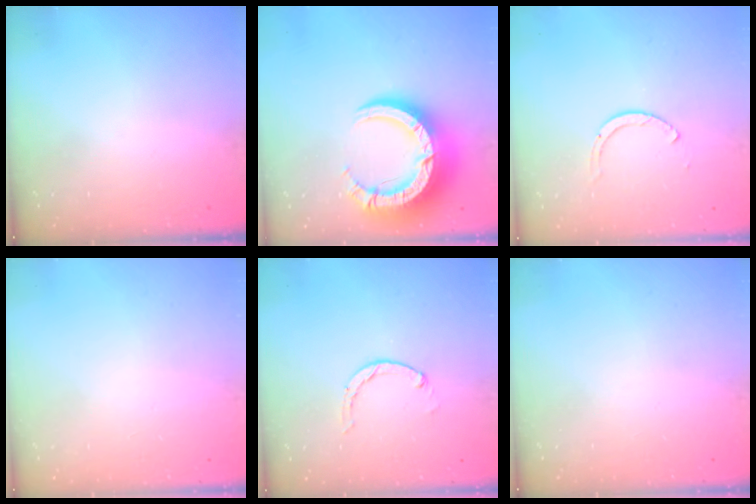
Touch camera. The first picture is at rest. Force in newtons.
{"total": 19.6, "press": 19.5, "slide": 1.7}
{"total": 2.0, "press": 1.9, "slide": 0.3}
{"total": 2.6, "press": 2.6, "slide": 0.2}
{"total": 0.8, "press": 0.8, "slide": 0.2}
{"total": 0.0}